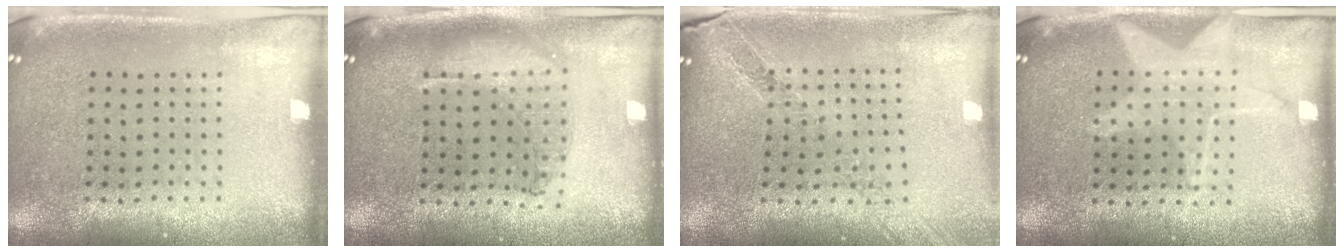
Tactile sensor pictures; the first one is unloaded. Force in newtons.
{"total": 1.0, "press": 0.9, "slide": 0.3}
{"total": 0.6, "press": 0.6, "slide": 0.1}
{"total": 1.3, "press": 1.2, "slide": 0.3}